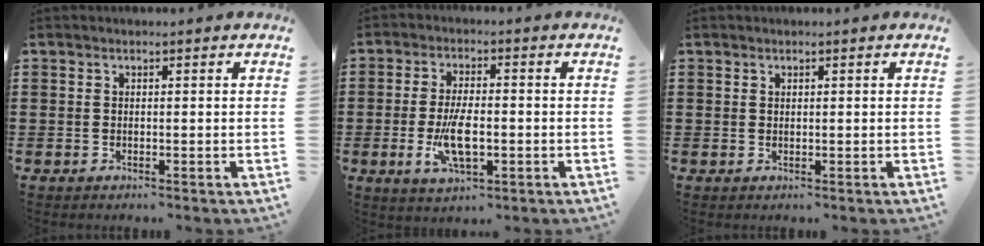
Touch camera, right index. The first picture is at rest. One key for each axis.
{"total": 7.2, "fx": -1.6, "fy": 2.7, "fz": 6.5, "tx": -0.146, "ty": -0.012, "tz": -0.032}
{"total": 0.5, "fx": 0.4, "fy": 0.3, "fz": 0.1, "tx": -0.002, "ty": 0.002, "tz": 0.008}